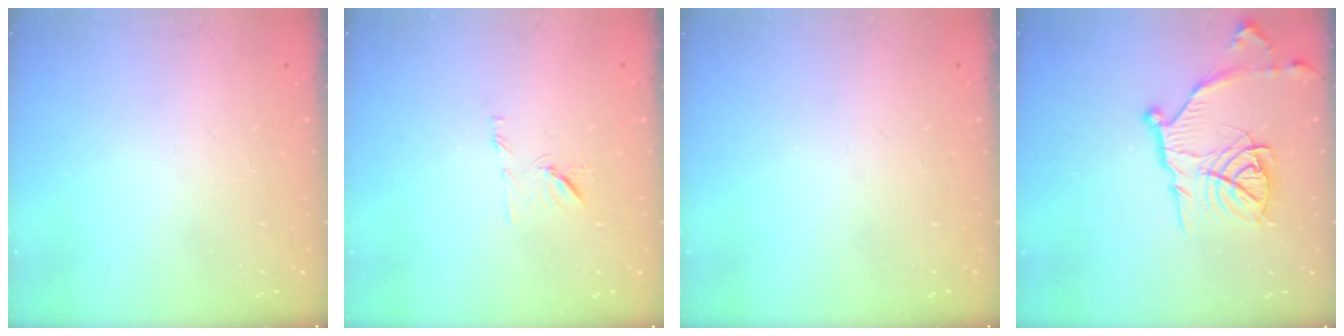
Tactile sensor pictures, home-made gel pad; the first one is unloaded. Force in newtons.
{"total": 7.5, "press": 7.4, "slide": 0.6}
{"total": 0.0}
{"total": 15.2, "press": 15.2, "slide": 1.1}